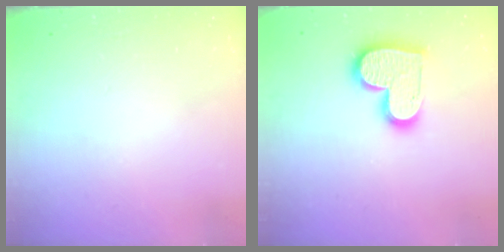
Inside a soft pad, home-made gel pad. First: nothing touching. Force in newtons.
{"total": 13.9, "press": 13.9, "slide": 1.2}